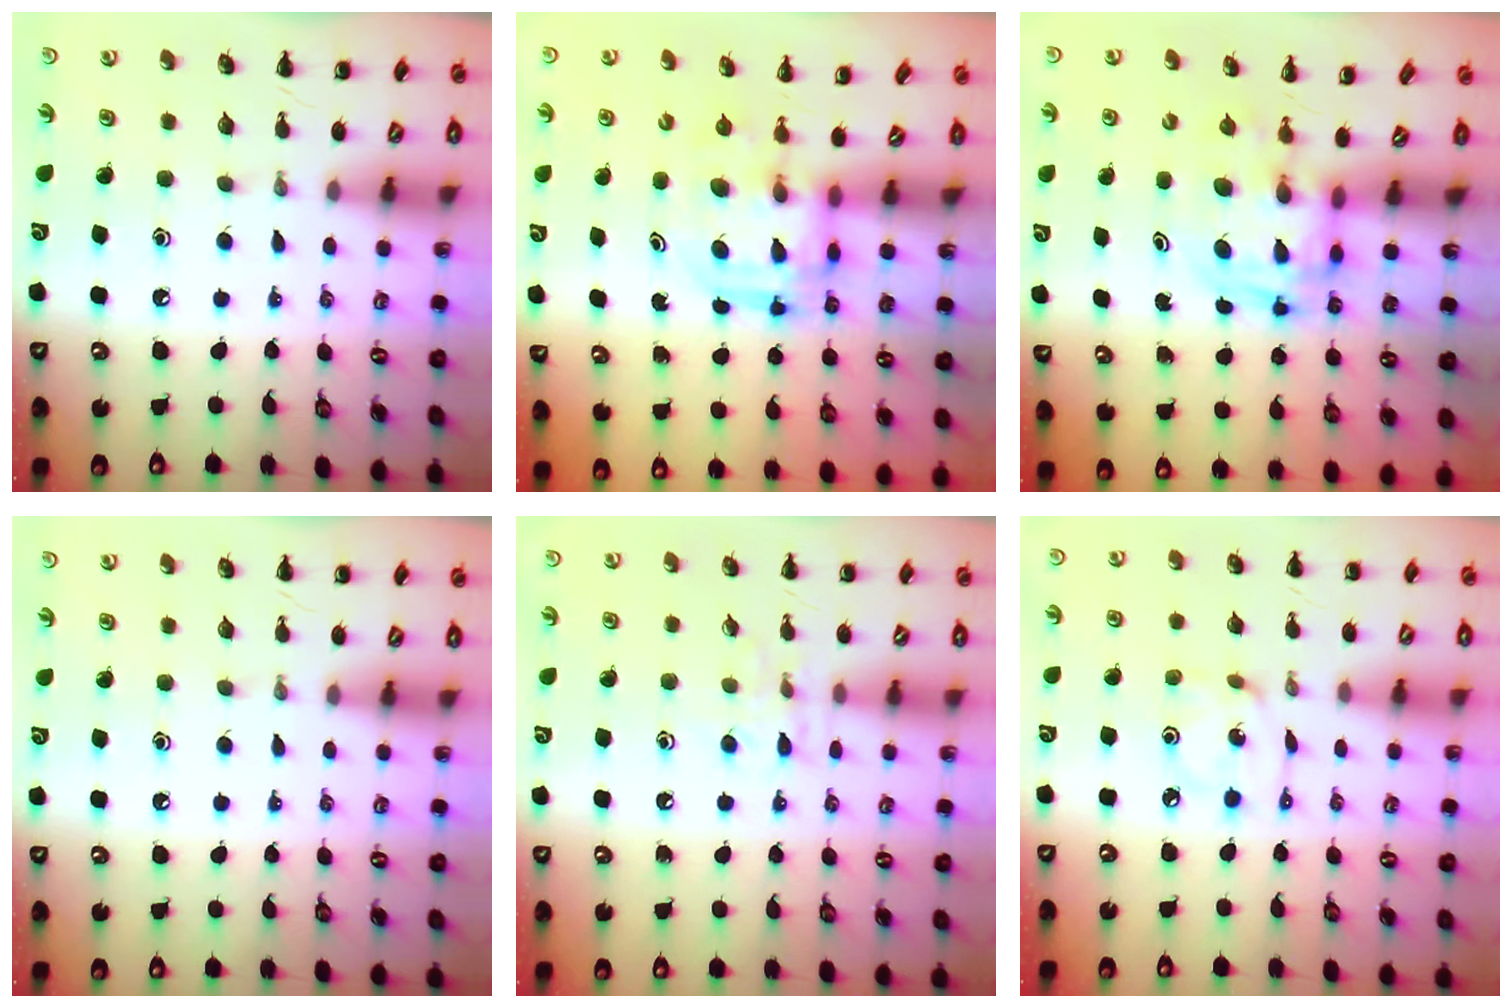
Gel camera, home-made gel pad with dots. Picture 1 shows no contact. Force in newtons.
{"total": 3.0, "press": 3.0, "slide": 0.3}
{"total": 2.9, "press": 2.9, "slide": 0.5}
{"total": 0.0}
{"total": 6.6, "press": 6.5, "slide": 1.0}
{"total": 3.1, "press": 3.1, "slide": 0.2}